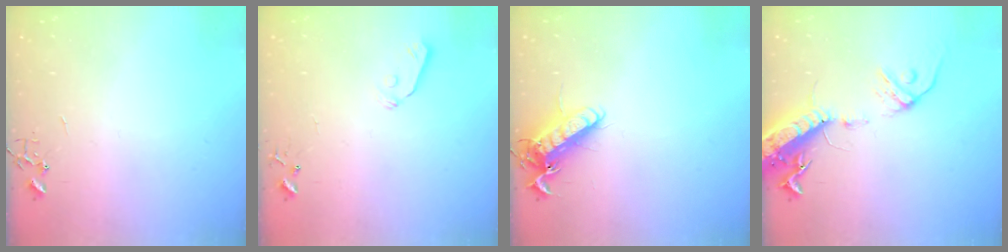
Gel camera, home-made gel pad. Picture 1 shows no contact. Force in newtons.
{"total": 4.3, "press": 4.3, "slide": 0.7}
{"total": 12.9, "press": 12.8, "slide": 1.7}
{"total": 16.2, "press": 15.8, "slide": 3.4}